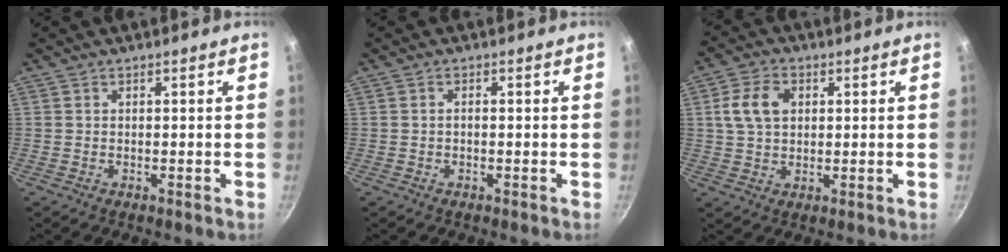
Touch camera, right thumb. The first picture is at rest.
{"total": 0.7, "force": [-0.2, 0.3, 0.5], "torque": [-0.006, 0.001, -0.006]}
{"total": 7.7, "force": [1.8, 5.4, 5.2], "torque": [-0.092, 0.007, 0.033]}